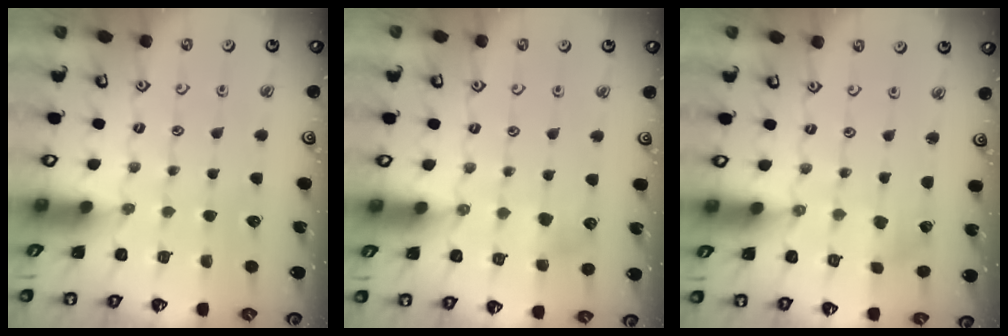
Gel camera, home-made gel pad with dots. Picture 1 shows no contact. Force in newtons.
{"total": 4.2, "press": 4.2, "slide": 0.3}
{"total": 0.0}